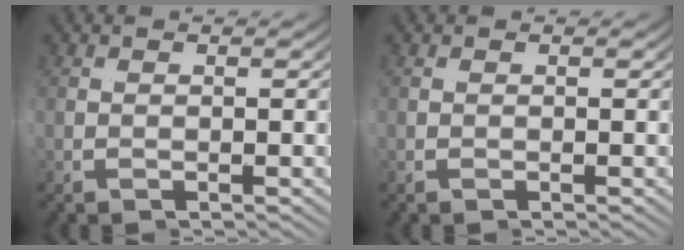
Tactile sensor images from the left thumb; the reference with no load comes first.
{"total": 0.0}